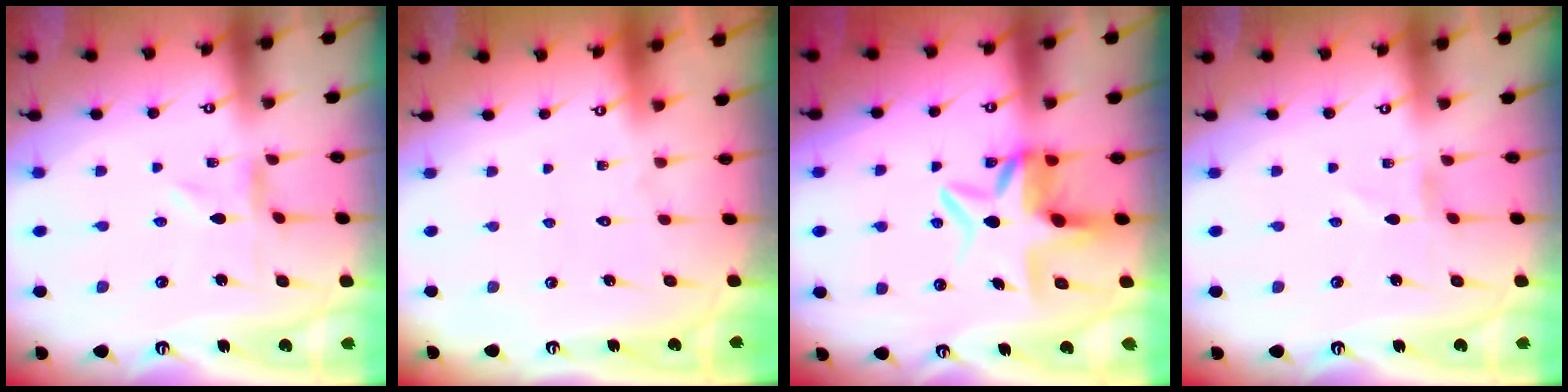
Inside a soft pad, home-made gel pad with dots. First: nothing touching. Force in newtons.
{"total": 1.6, "press": 1.6, "slide": 0.1}
{"total": 7.5, "press": 7.0, "slide": 2.7}
{"total": 0.8, "press": 0.7, "slide": 0.3}